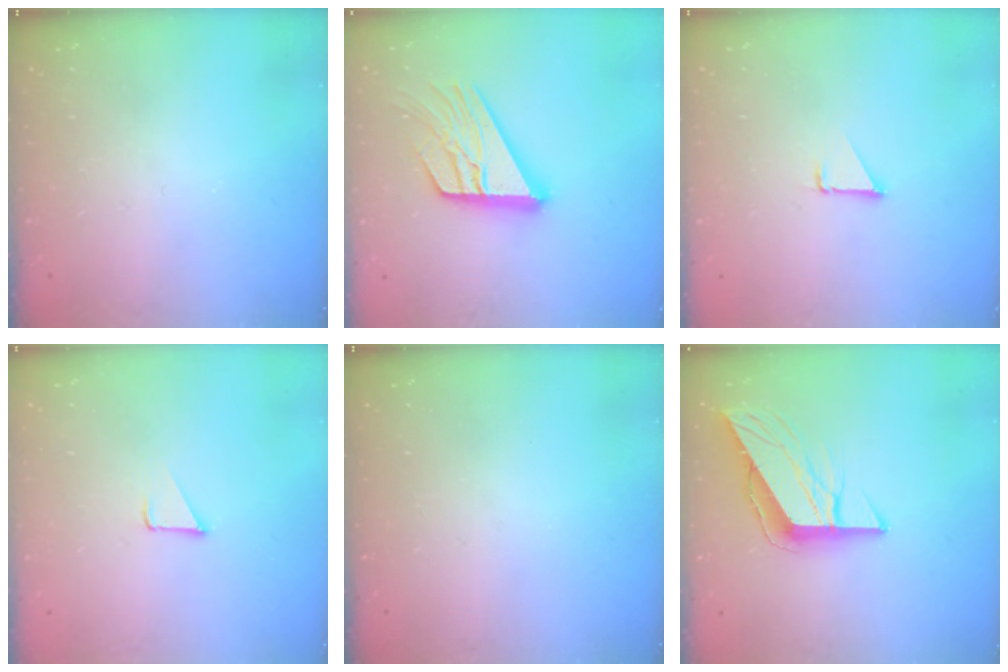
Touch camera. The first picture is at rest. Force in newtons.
{"total": 17.5, "press": 17.4, "slide": 1.7}
{"total": 1.3, "press": 1.3, "slide": 0.1}
{"total": 2.8, "press": 2.8, "slide": 0.2}
{"total": 0.0}
{"total": 9.9, "press": 9.9, "slide": 0.9}